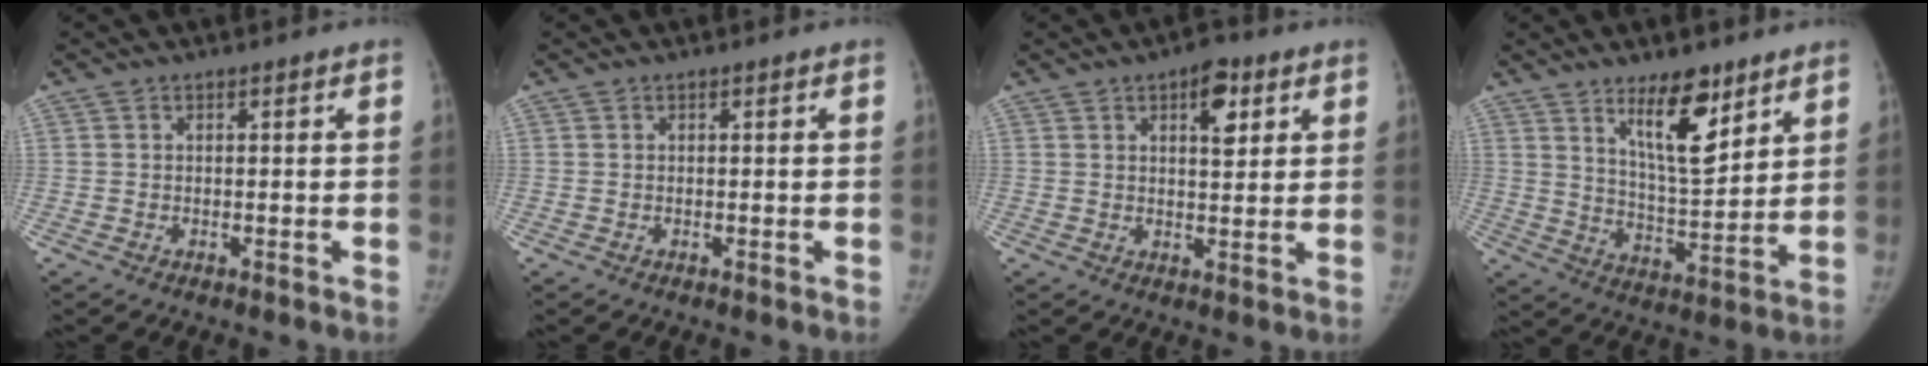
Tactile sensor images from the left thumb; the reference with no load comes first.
{"total": 0.0}
{"total": 6.4, "force": [3.0, 3.0, 4.7], "torque": [-0.047, -0.012, 0.039]}
{"total": 12.1, "force": [7.6, 4.2, 8.4], "torque": [-0.114, -0.061, 0.134]}